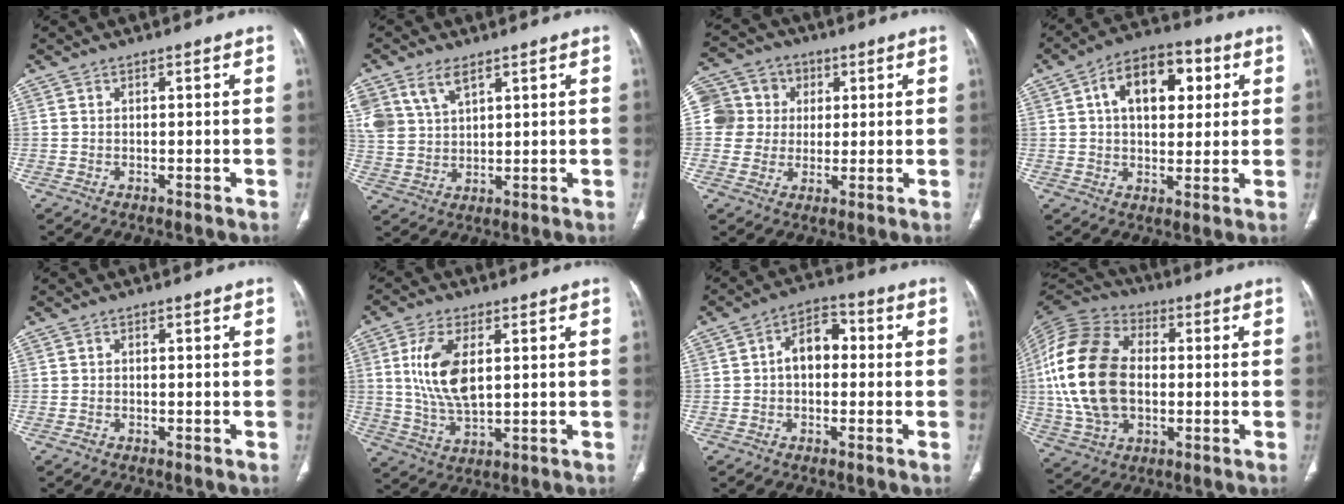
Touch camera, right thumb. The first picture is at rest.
{"total": 9.0, "force": [5.2, 5.1, 5.4], "torque": [-0.106, -0.008, 0.114]}
{"total": 11.2, "force": [2.1, 10.6, 2.9], "torque": [-0.030, 0.016, 0.032]}
{"total": 14.1, "force": [4.0, 8.5, 10.5], "torque": [-0.131, 0.011, 0.058]}
{"total": 0.7, "force": [-0.4, 0.5, 0.2], "torque": [-0.003, 0.001, -0.010]}
{"total": 11.1, "force": [2.3, 5.5, 9.4], "torque": [-0.189, -0.012, 0.050]}
{"total": 7.2, "force": [0.1, 4.8, 5.3], "torque": [-0.066, 0.028, -0.009]}
{"total": 21.8, "force": [0.4, 14.5, 16.3], "torque": [-0.327, 0.014, 0.011]}